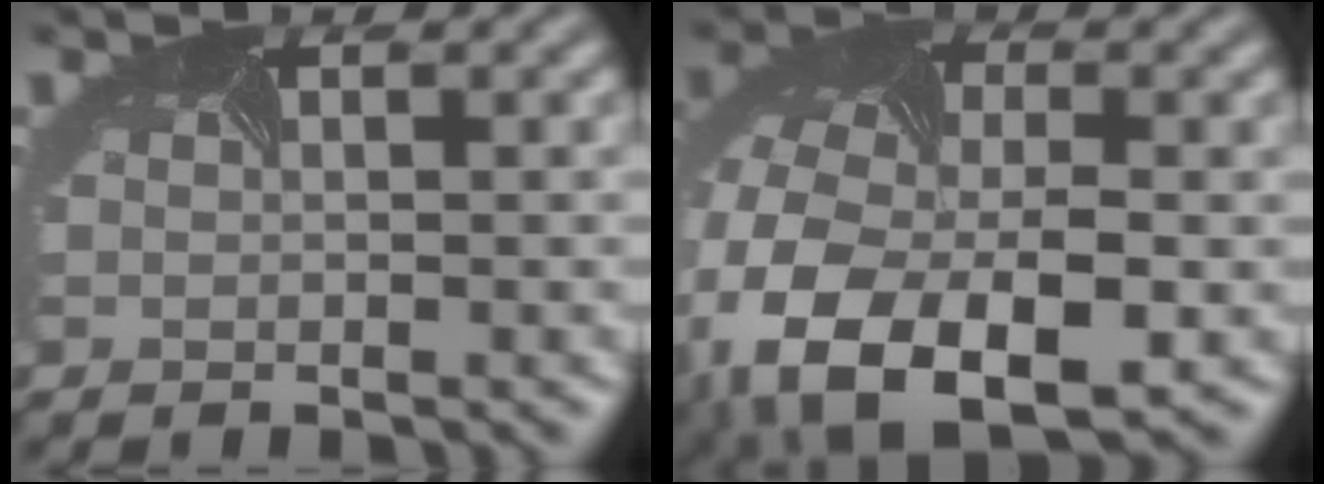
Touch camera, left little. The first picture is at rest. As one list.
[{"total": 13.7, "force": [-5.0, 8.4, 9.6], "torque": [-0.226, -0.033, -0.078]}]